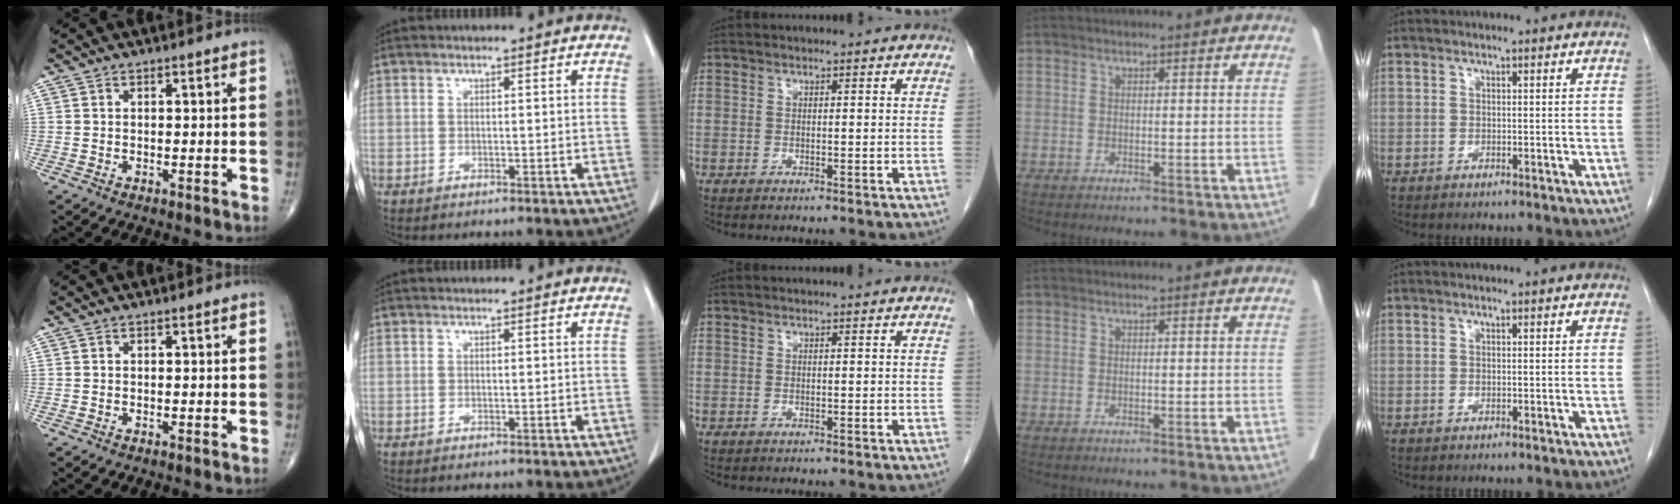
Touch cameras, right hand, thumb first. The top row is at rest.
{}